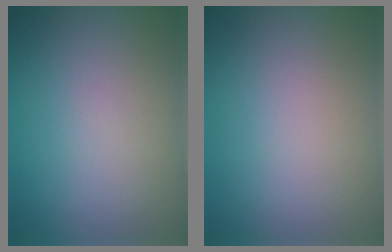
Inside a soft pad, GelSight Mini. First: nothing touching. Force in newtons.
{"total": 0.0}